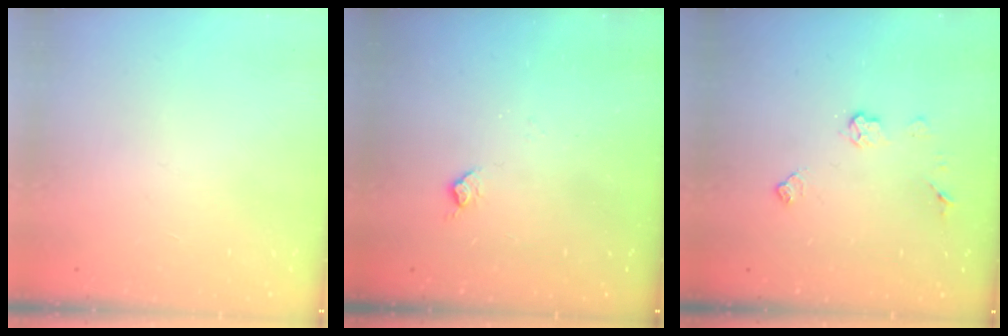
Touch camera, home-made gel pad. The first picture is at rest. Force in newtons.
{"total": 5.3, "press": 5.2, "slide": 0.8}
{"total": 5.8, "press": 5.7, "slide": 0.5}